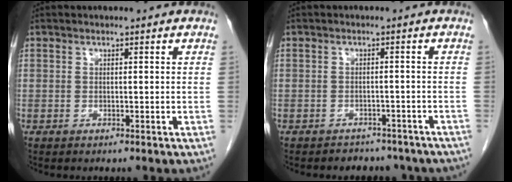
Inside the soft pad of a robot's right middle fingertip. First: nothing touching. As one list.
[{"total": 6.9, "force": [-6.1, 3.0, 1.1], "torque": [-0.011, 0.004, -0.061]}]